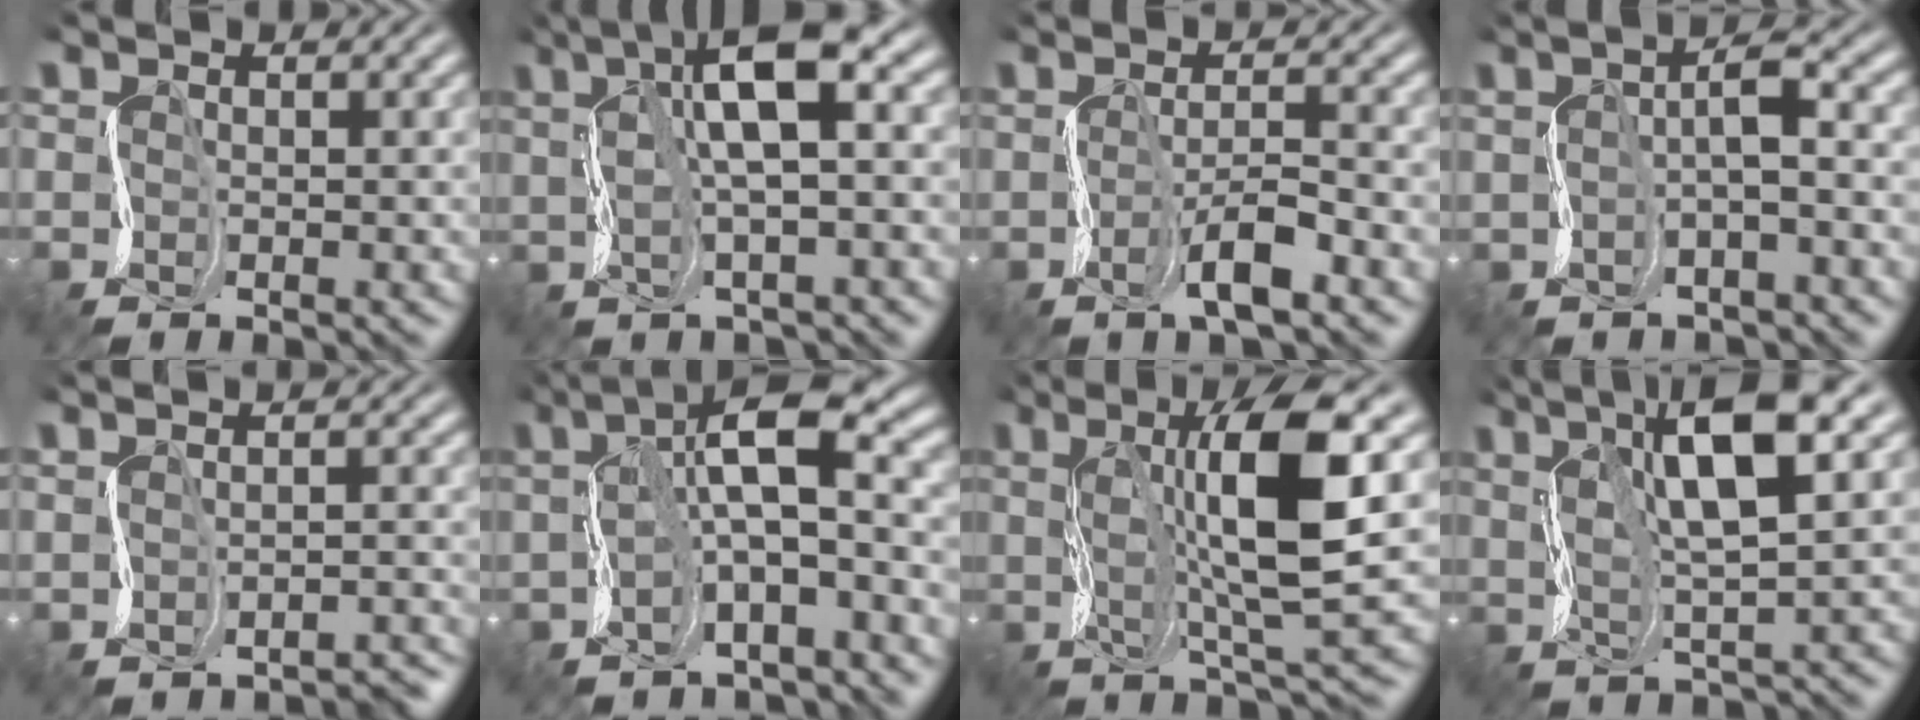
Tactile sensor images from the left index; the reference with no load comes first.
{"total": 7.7, "force": [3.9, 1.7, 6.4], "torque": [-0.105, 0.030, 0.057]}
{"total": 2.1, "force": [-0.7, 0.0, 2.0], "torque": [-0.046, 0.015, -0.023]}
{"total": 2.1, "force": [1.3, -0.3, 1.7], "torque": [-0.032, 0.022, 0.009]}
{"total": 1.1, "force": [-1.1, -0.2, 0.1], "torque": [0.011, 0.015, -0.014]}
{"total": 6.5, "force": [1.5, 1.4, 6.2], "torque": [-0.098, 0.041, 0.005]}
{"total": 9.1, "force": [3.2, 1.5, 8.4], "torque": [-0.133, 0.017, 0.052]}
{"total": 7.7, "force": [5.1, 0.8, 5.8], "torque": [-0.091, 0.023, 0.077]}